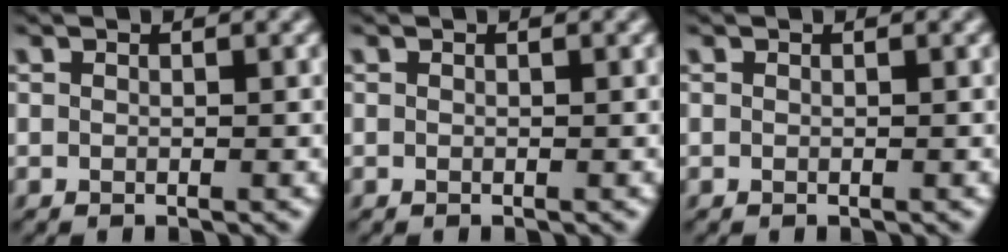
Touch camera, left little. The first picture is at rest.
{"total": 0.0}
{"total": 0.0}